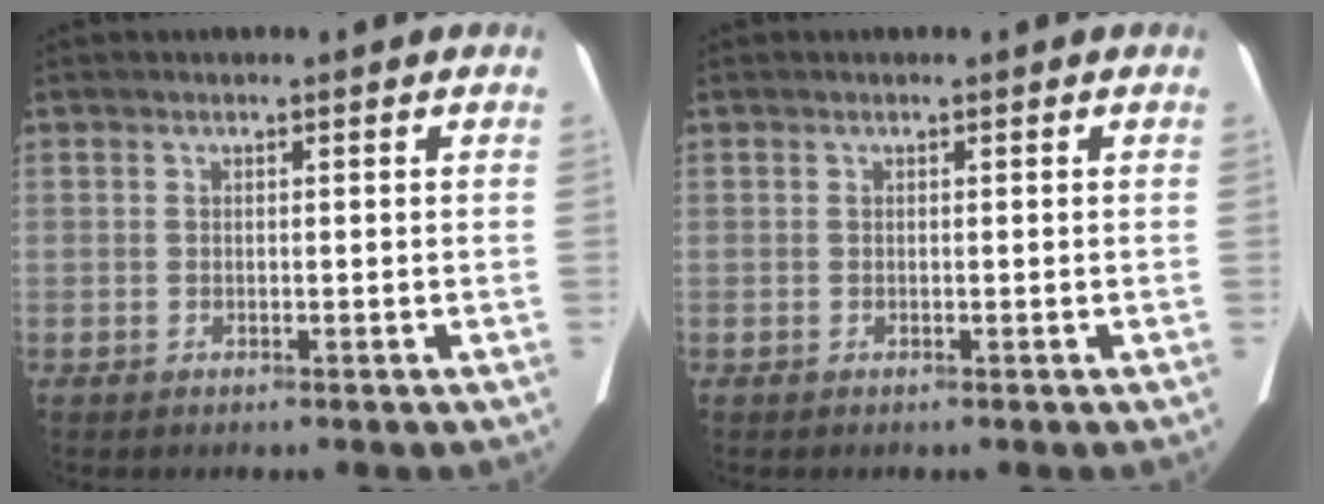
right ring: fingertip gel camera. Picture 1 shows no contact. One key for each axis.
{"total": 0.0}